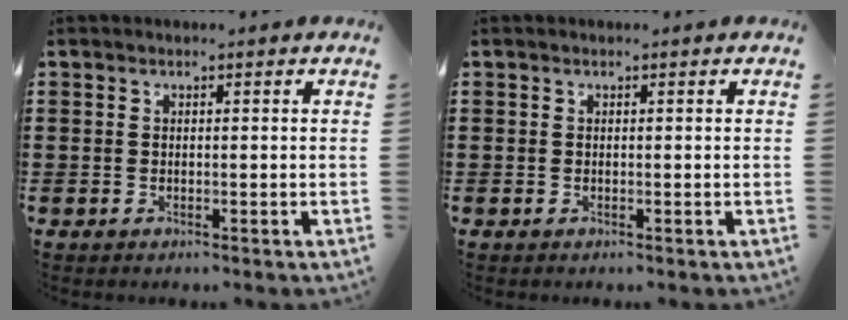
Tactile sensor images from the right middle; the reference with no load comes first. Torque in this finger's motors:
{"motor_torque": [-0.01, -0.01, 0.00, 0.00]}